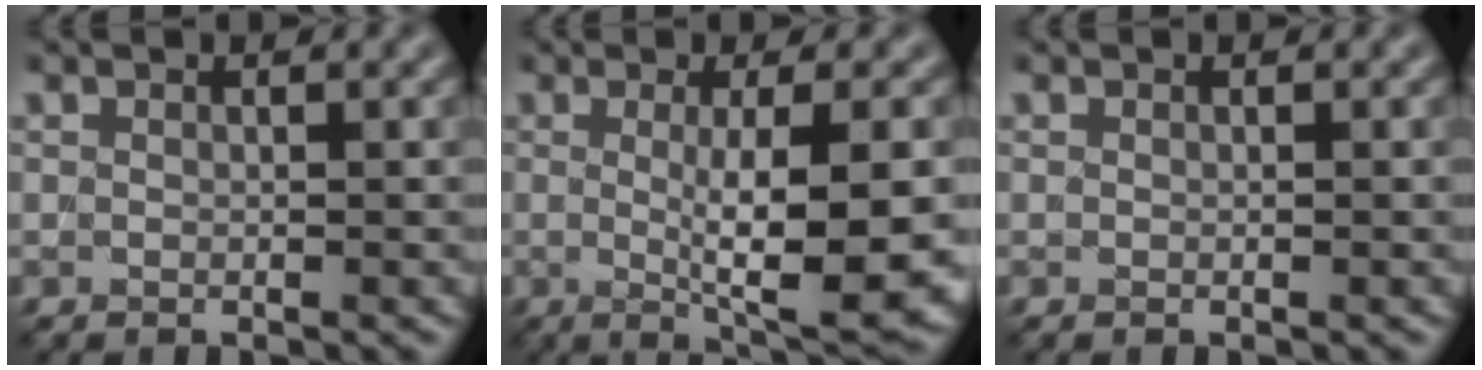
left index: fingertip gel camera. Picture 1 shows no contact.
{"total": 8.7, "force": [-0.7, 1.9, 8.4], "torque": [-0.117, -0.012, -0.004]}
{"total": 0.0}